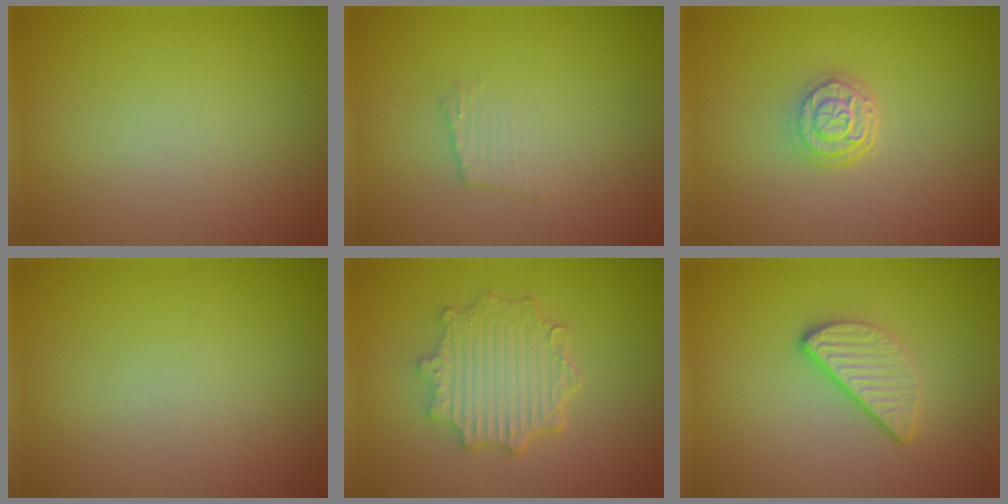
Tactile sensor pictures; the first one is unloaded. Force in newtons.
{"total": 1.2, "press": 1.2, "slide": 0.2}
{"total": 3.1, "press": 2.5, "slide": 2.0}
{"total": 0.0}
{"total": 4.7, "press": 3.8, "slide": 2.7}
{"total": 2.9, "press": 2.4, "slide": 1.7}